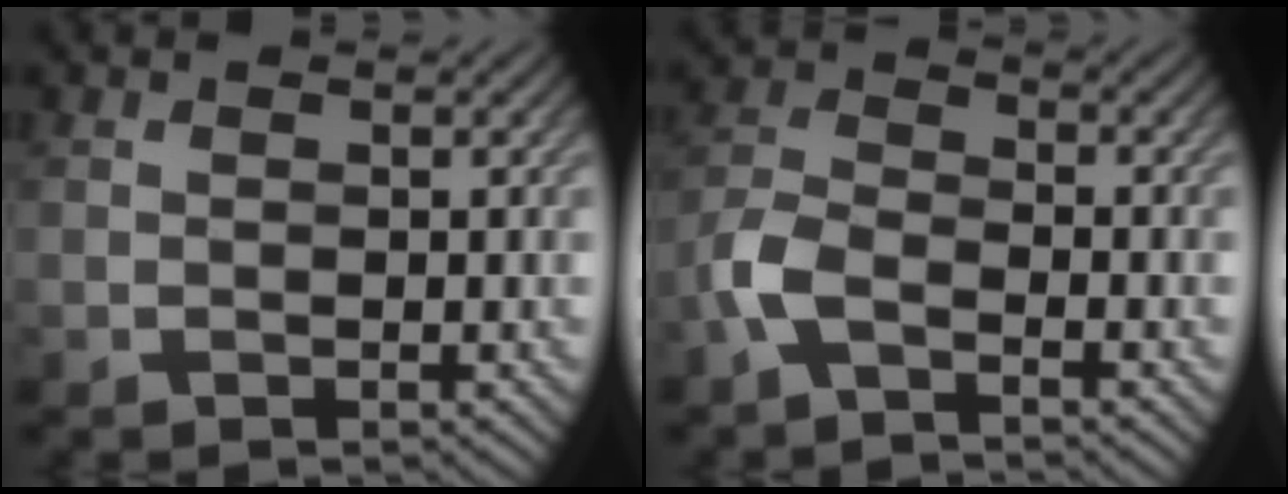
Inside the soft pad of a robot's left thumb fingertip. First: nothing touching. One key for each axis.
{"total": 4.8, "fx": -2.9, "fy": 2.0, "fz": 3.2, "tx": -0.078, "ty": -0.002, "tz": -0.076}